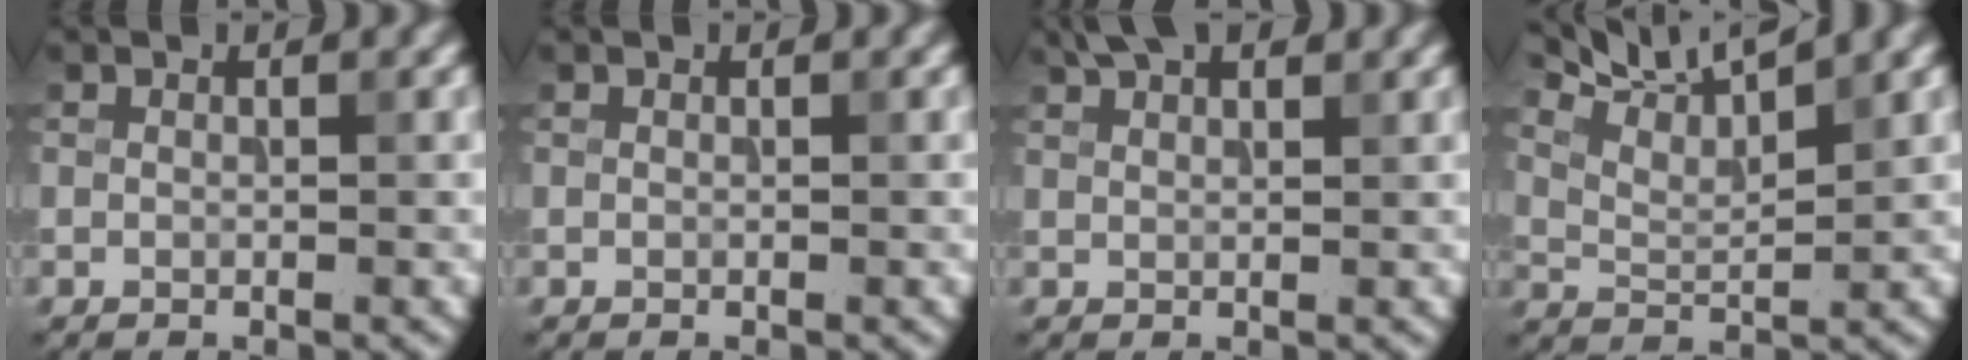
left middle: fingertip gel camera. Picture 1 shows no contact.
{"total": 0.0}
{"total": 2.9, "force": [2.3, 0.8, 1.5], "torque": [-0.023, 0.007, 0.042]}
{"total": 6.2, "force": [5.3, 1.1, 3.0], "torque": [-0.065, 0.013, 0.093]}